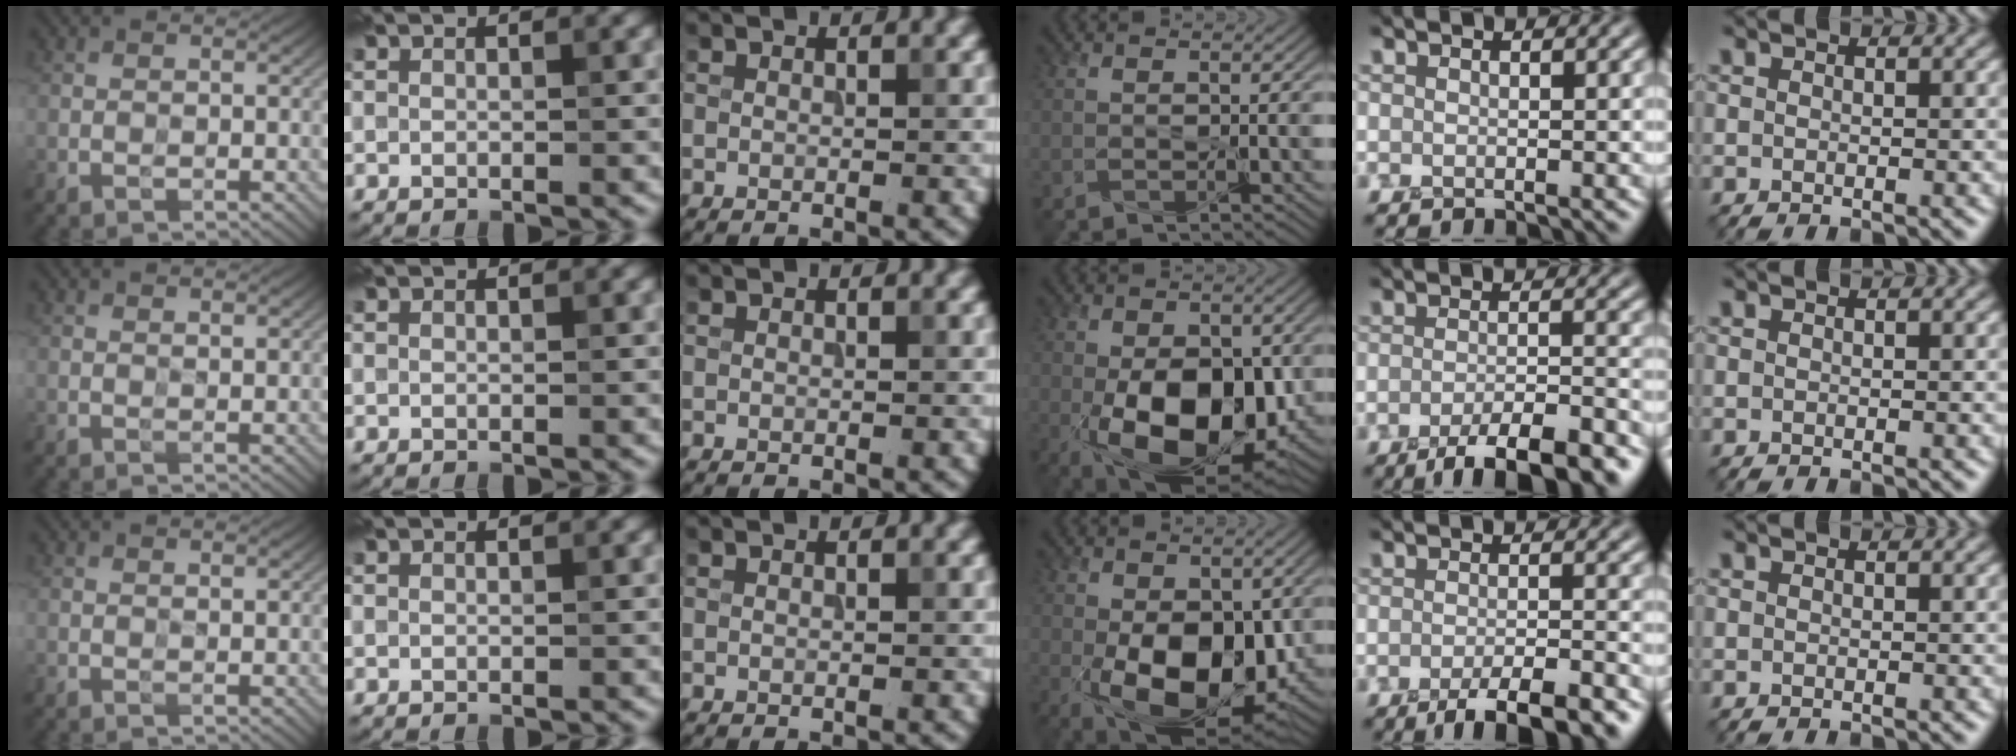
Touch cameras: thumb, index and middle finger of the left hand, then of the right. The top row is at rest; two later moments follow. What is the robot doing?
{"motion": "peel", "object": "velcro strap"}